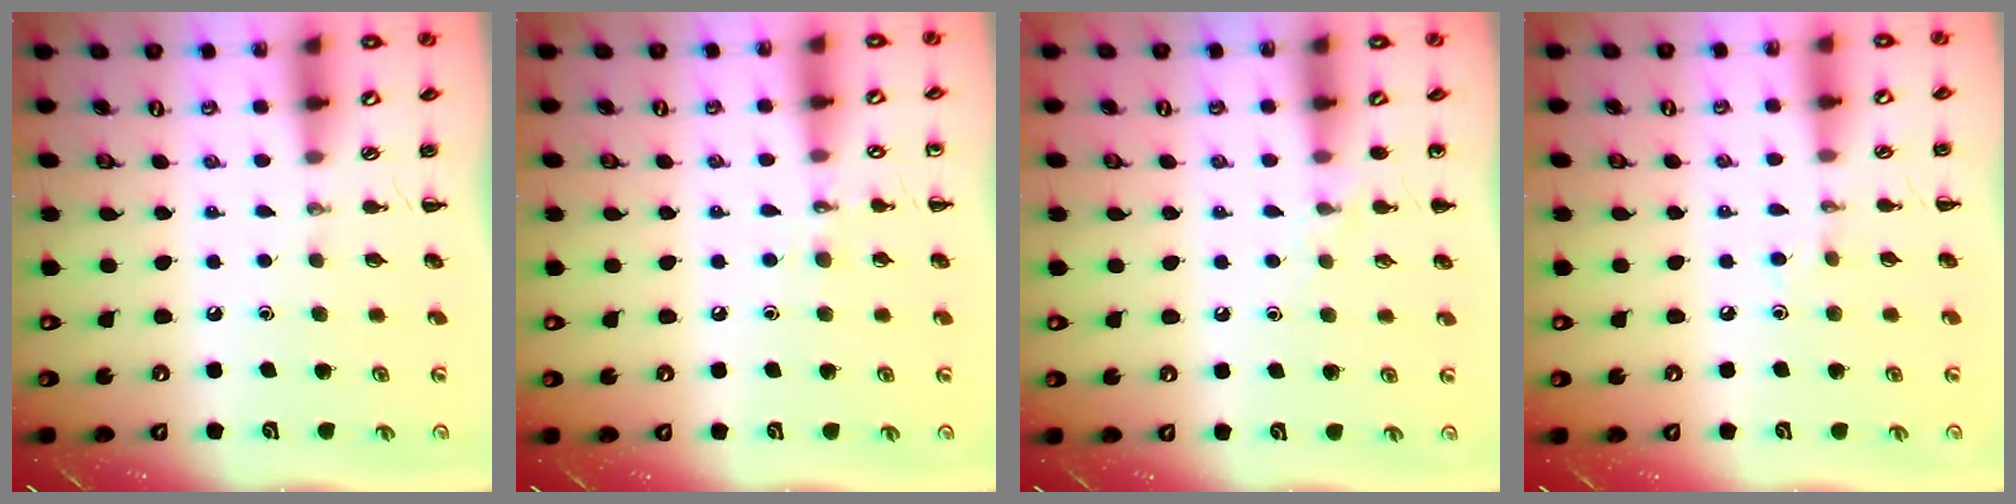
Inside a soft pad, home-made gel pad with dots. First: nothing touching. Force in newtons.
{"total": 5.4, "press": 5.2, "slide": 1.5}
{"total": 5.4, "press": 5.0, "slide": 1.8}
{"total": 2.7, "press": 2.5, "slide": 0.9}